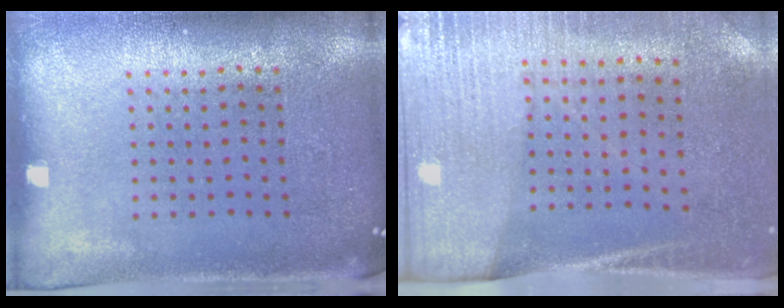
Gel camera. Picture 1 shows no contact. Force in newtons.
{"total": 2.8, "press": 2.5, "slide": 1.3}